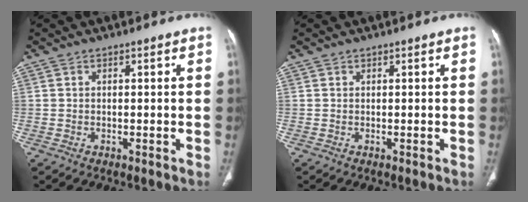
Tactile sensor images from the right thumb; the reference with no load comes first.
{"total": 0.0}